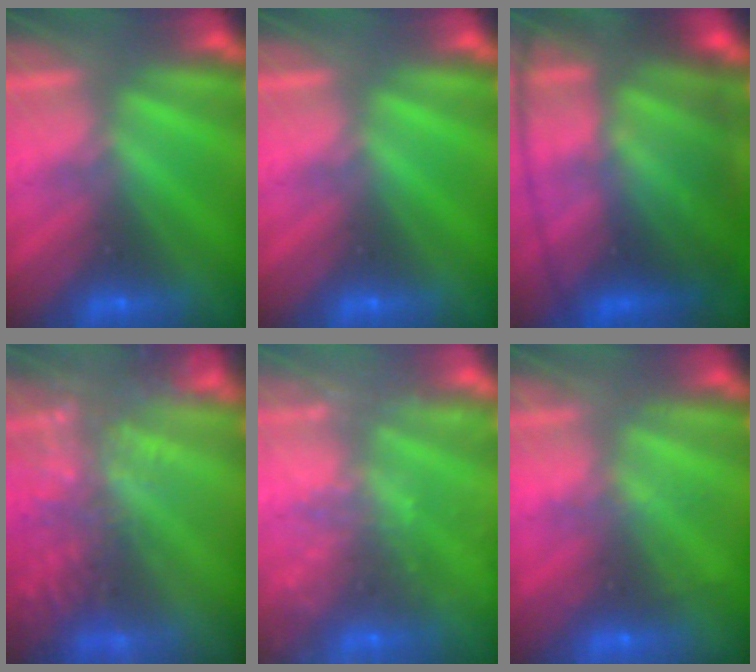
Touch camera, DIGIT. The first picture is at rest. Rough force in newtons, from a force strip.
{"total": 0.0}
{"total": 8.1}
{"total": 7.8}
{"total": 5.9}
{"total": 2.0}